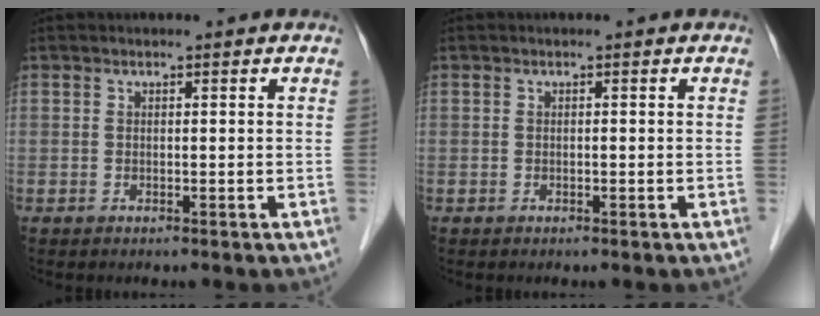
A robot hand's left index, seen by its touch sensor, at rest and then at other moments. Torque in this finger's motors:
{"motor_torque": [-0.13, -0.06, 0.00, 0.00]}